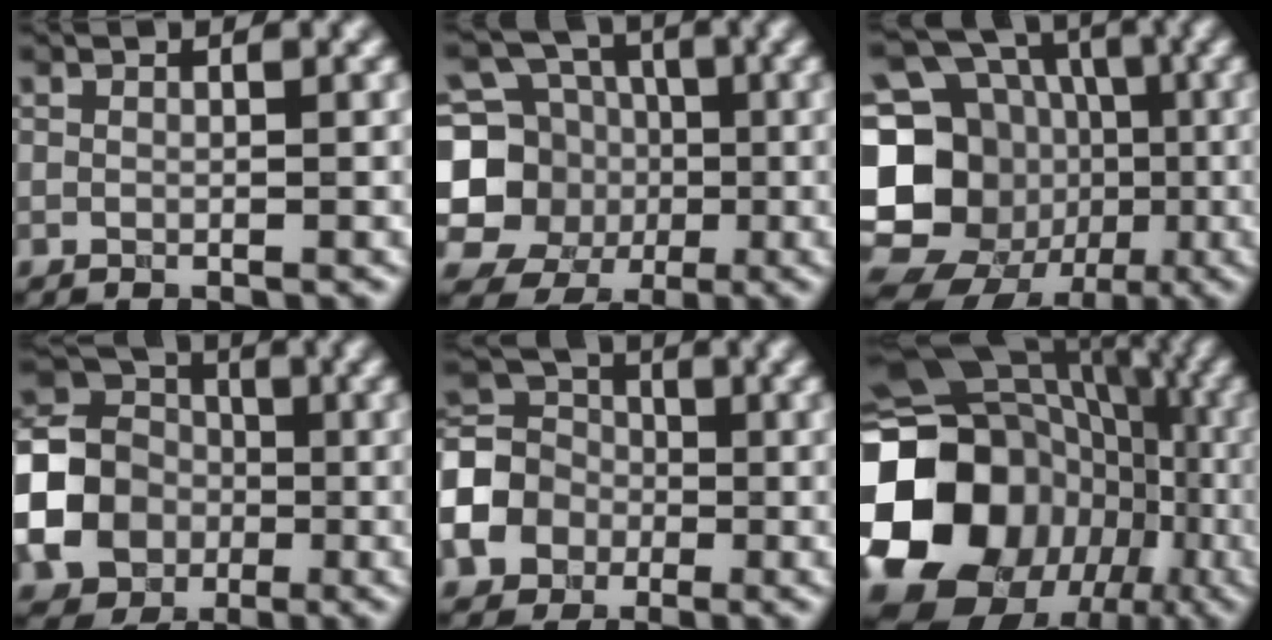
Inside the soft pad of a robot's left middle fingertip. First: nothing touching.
{"total": 9.0, "force": [-0.7, 8.3, 3.2], "torque": [-0.064, 0.000, -0.038]}
{"total": 21.1, "force": [-3.5, 19.0, 8.4], "torque": [-0.192, 0.014, -0.094]}
{"total": 13.5, "force": [-3.0, 12.0, 5.2], "torque": [-0.137, -0.014, -0.080]}
{"total": 6.4, "force": [-2.1, 5.3, 2.8], "torque": [-0.068, 0.004, -0.054]}
{"total": 21.7, "force": [-4.3, 18.8, 10.1], "torque": [-0.177, -0.025, -0.102]}